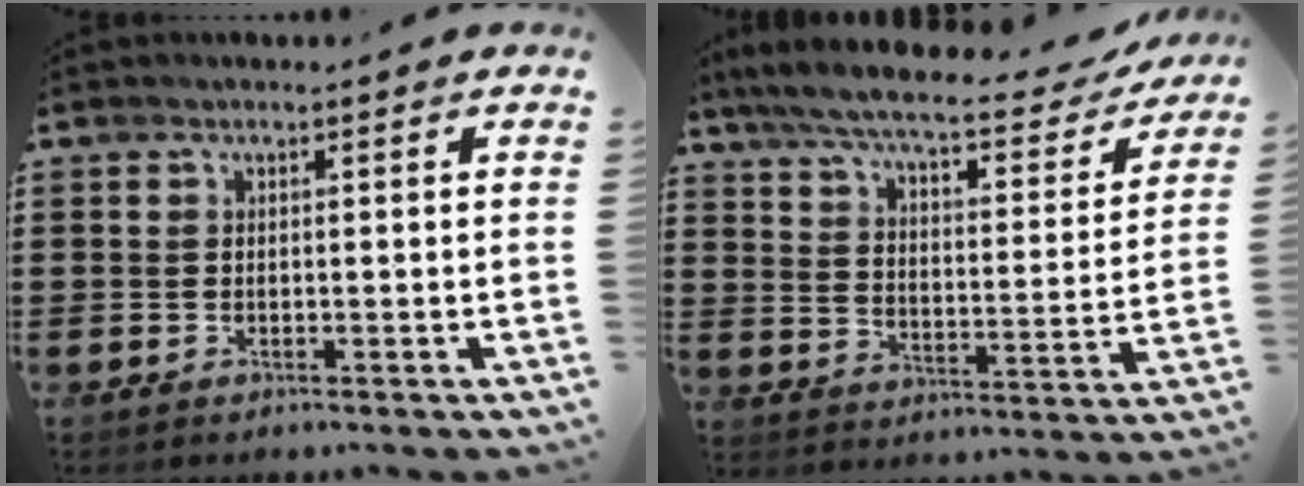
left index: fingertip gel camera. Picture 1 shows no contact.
{"total": 7.5, "force": [6.4, 0.3, 3.9], "torque": [-0.100, -0.038, 0.106]}